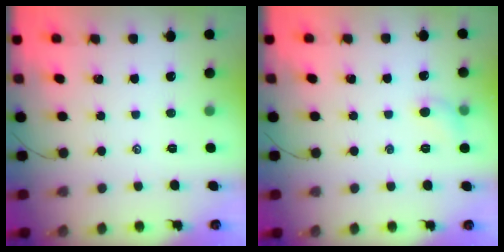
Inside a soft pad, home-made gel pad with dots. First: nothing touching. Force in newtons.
{"total": 5.2, "press": 5.0, "slide": 1.2}